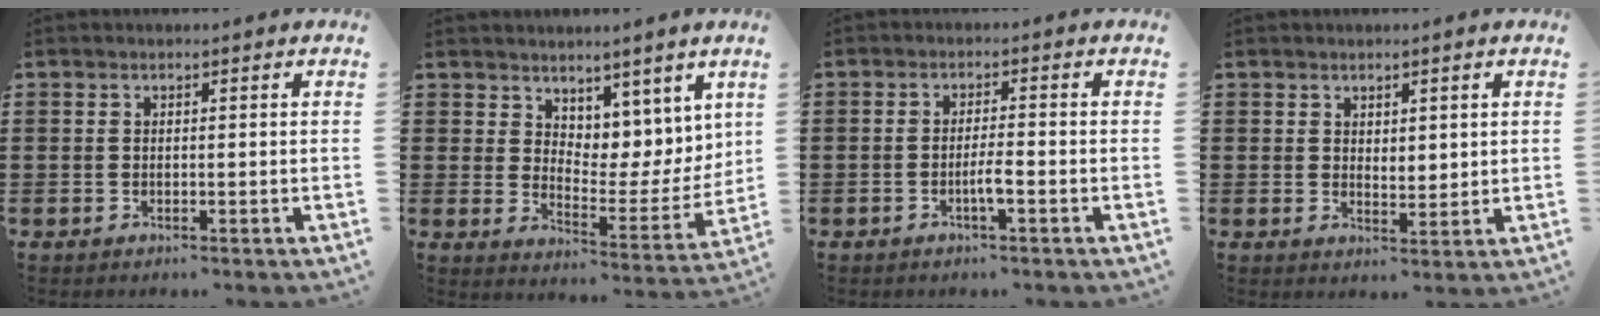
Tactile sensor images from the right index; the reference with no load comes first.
{"total": 6.8, "force": [5.7, 3.8, 0.1], "torque": [-0.024, -0.052, 0.107]}
{"total": 2.8, "force": [-1.2, 0.2, 2.5], "torque": [-0.052, -0.002, -0.024]}
{"total": 2.1, "force": [1.7, 1.1, 0.6], "torque": [-0.015, 0.007, 0.031]}